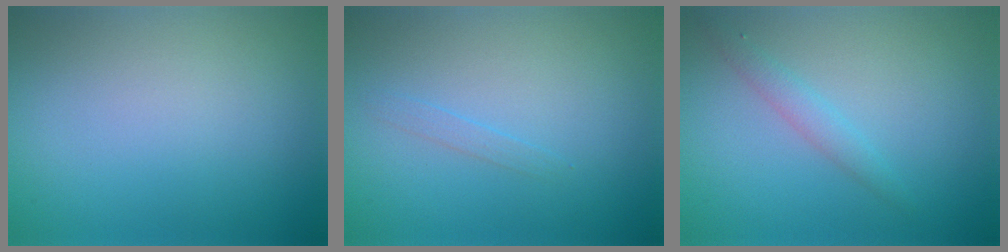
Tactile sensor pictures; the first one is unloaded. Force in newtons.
{"total": 0.8, "press": 0.8, "slide": 0.1}
{"total": 1.7, "press": 1.7, "slide": 0.0}